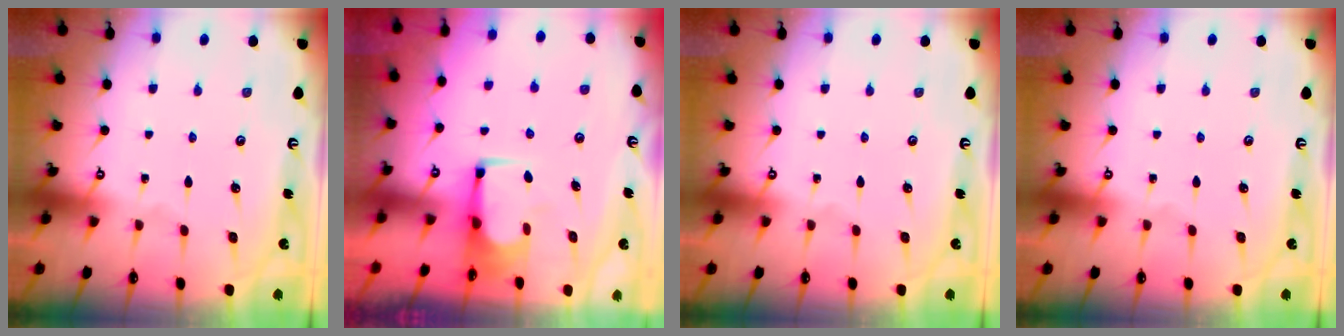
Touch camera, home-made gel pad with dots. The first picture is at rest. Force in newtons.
{"total": 1.8, "press": 1.7, "slide": 0.3}
{"total": 0.0}
{"total": 0.0}